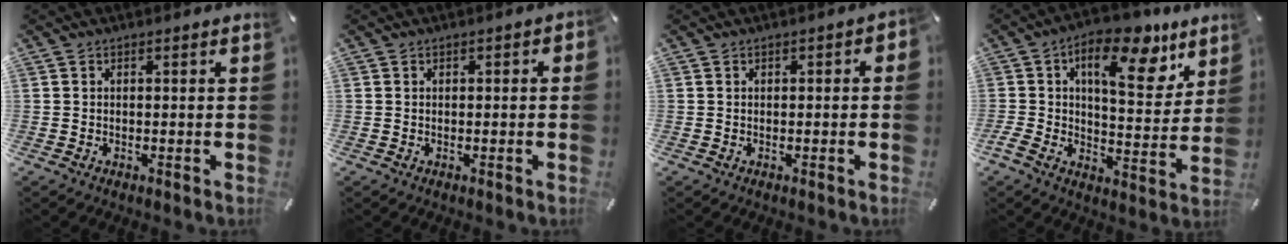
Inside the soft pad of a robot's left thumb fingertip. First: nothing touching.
{"total": 0.7, "force": [-0.2, 0.6, 0.3], "torque": [-0.005, 0.003, -0.005]}
{"total": 1.0, "force": [-0.4, 0.8, 0.5], "torque": [-0.008, 0.004, -0.008]}
{"total": 17.9, "force": [8.9, 8.8, 12.9], "torque": [-0.178, -0.060, 0.140]}